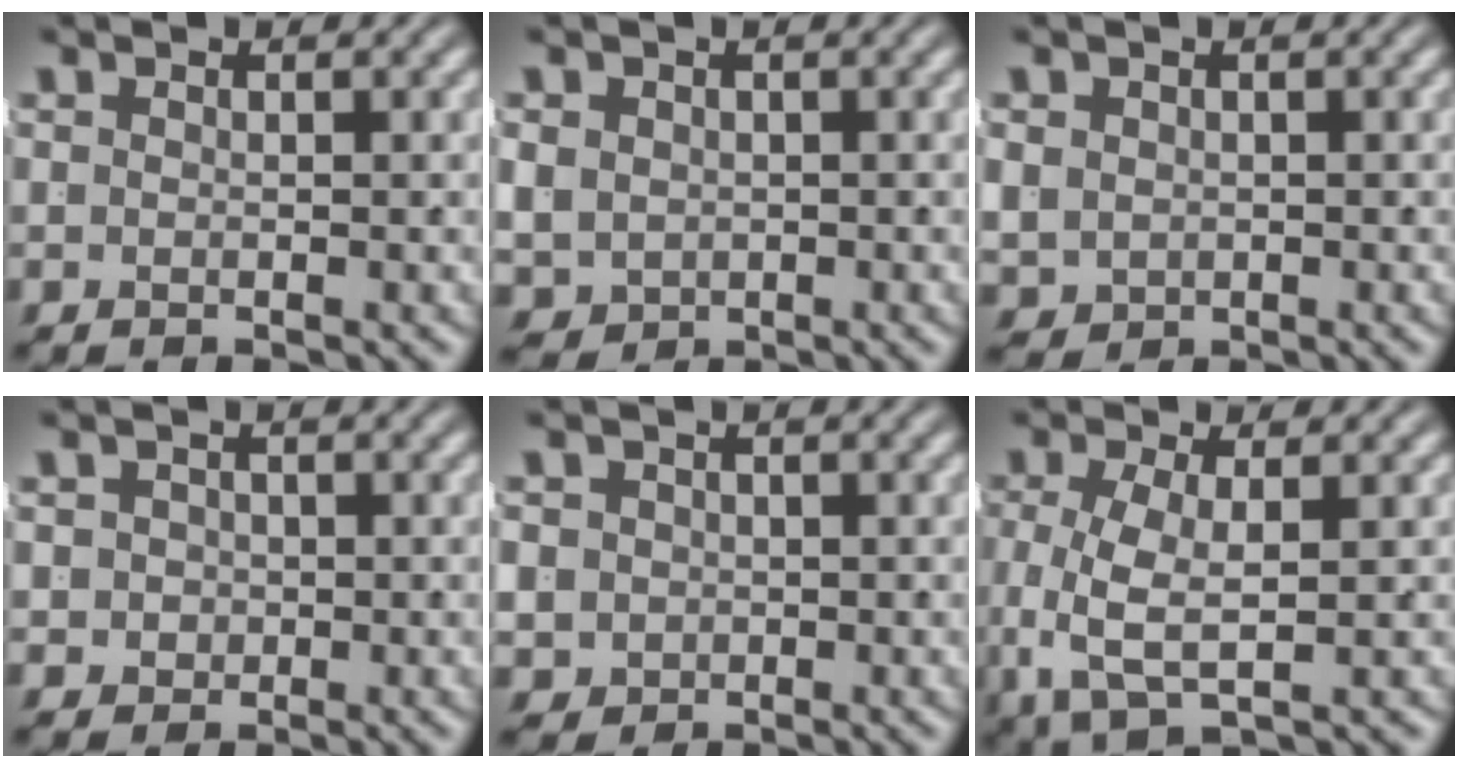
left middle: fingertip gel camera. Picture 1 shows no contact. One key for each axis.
{"total": 5.7, "fx": -1.3, "fy": 5.1, "fz": 2.3, "tx": -0.068, "ty": -0.039, "tz": -0.004}
{"total": 3.9, "fx": -0.7, "fy": 3.5, "fz": 1.5, "tx": -0.055, "ty": -0.035, "tz": 0.007}
{"total": 3.5, "fx": -0.6, "fy": 3.3, "fz": 1.0, "tx": -0.034, "ty": -0.016, "tz": -0.007}
{"total": 4.7, "fx": -1.1, "fy": 4.3, "fz": 1.6, "tx": -0.052, "ty": -0.029, "tz": -0.008}
{"total": 5.4, "fx": -0.7, "fy": 3.0, "fz": 4.5, "tx": -0.115, "ty": -0.028, "tz": 0.006}